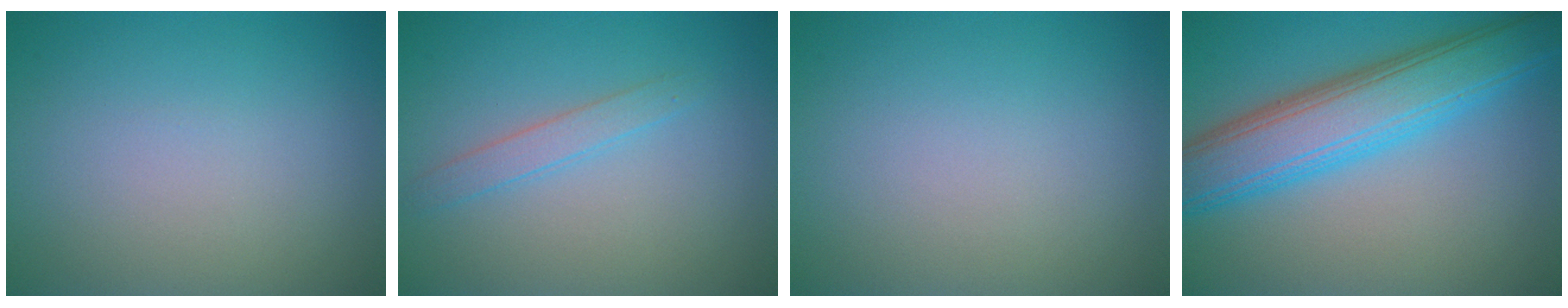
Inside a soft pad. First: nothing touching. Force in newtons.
{"total": 1.6, "press": 1.6, "slide": 0.2}
{"total": 0.0}
{"total": 8.1, "press": 8.1, "slide": 0.1}